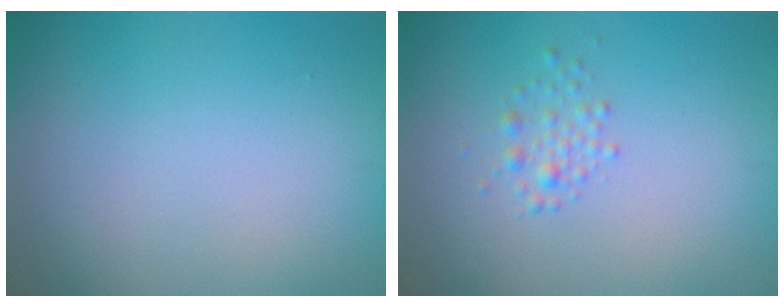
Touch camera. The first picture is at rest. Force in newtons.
{"total": 1.3, "press": 1.3, "slide": 0.0}